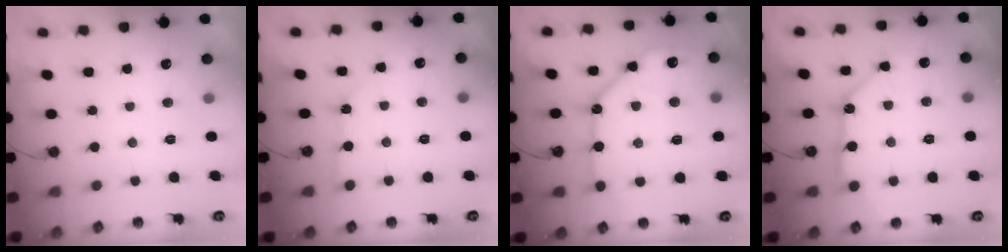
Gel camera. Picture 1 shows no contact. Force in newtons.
{"total": 2.6, "press": 2.6, "slide": 0.4}
{"total": 14.5, "press": 14.4, "slide": 1.8}
{"total": 11.4, "press": 11.3, "slide": 1.4}